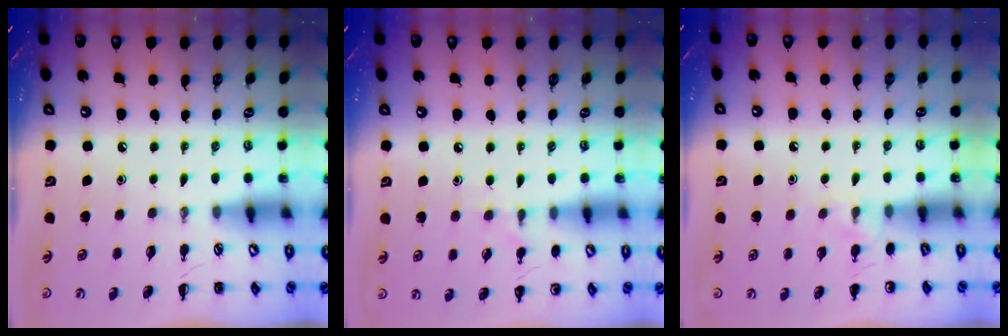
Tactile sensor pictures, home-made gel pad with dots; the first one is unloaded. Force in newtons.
{"total": 6.5, "press": 6.1, "slide": 2.1}
{"total": 5.2, "press": 4.9, "slide": 1.7}